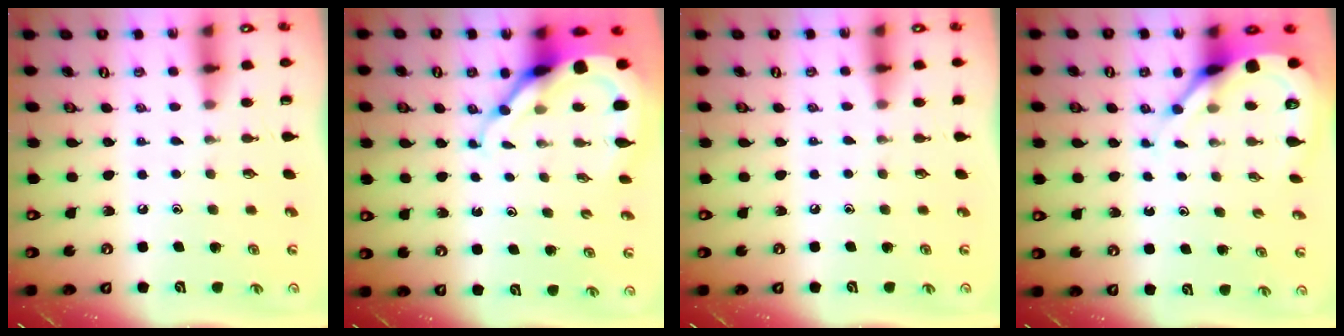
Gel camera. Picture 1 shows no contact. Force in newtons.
{"total": 9.9, "press": 9.8, "slide": 1.0}
{"total": 2.8, "press": 2.8, "slide": 0.5}
{"total": 7.3, "press": 7.3, "slide": 0.9}